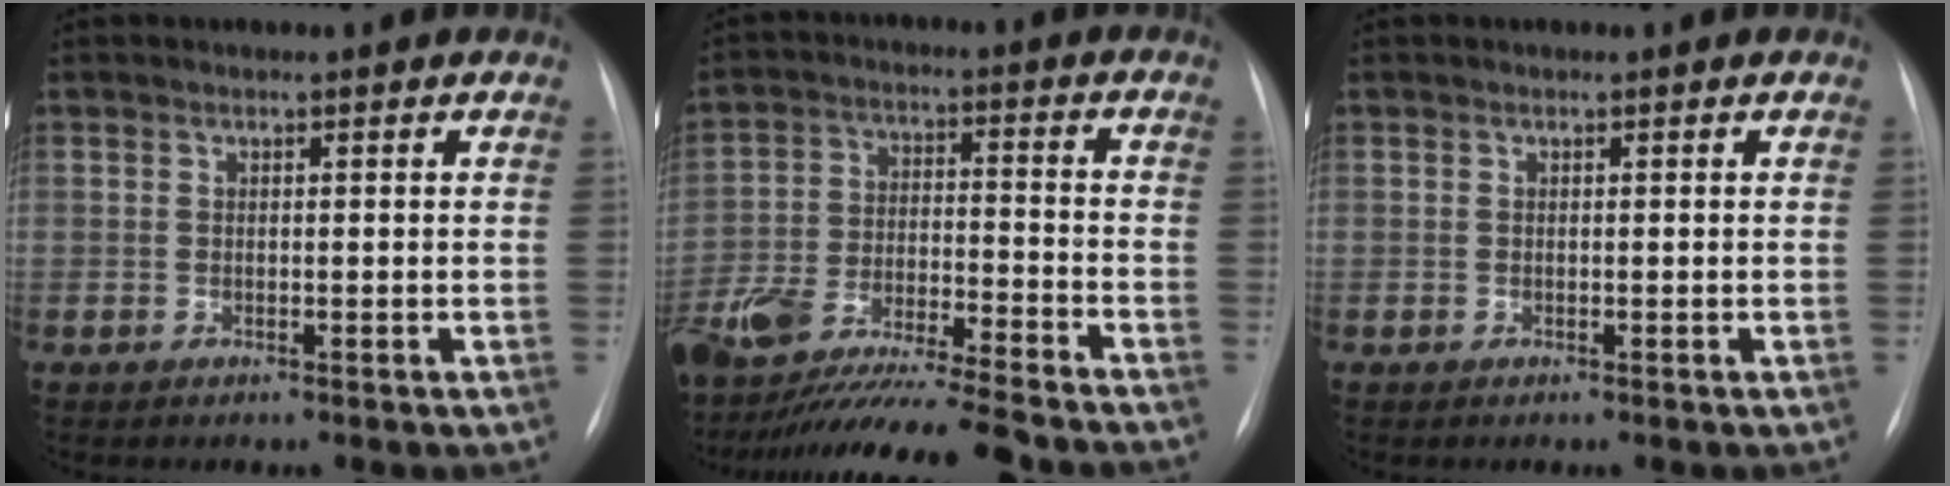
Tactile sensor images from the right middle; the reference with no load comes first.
{"total": 21.5, "force": [-18.7, 1.3, 10.5], "torque": [-0.201, -0.038, -0.312]}
{"total": 0.0}